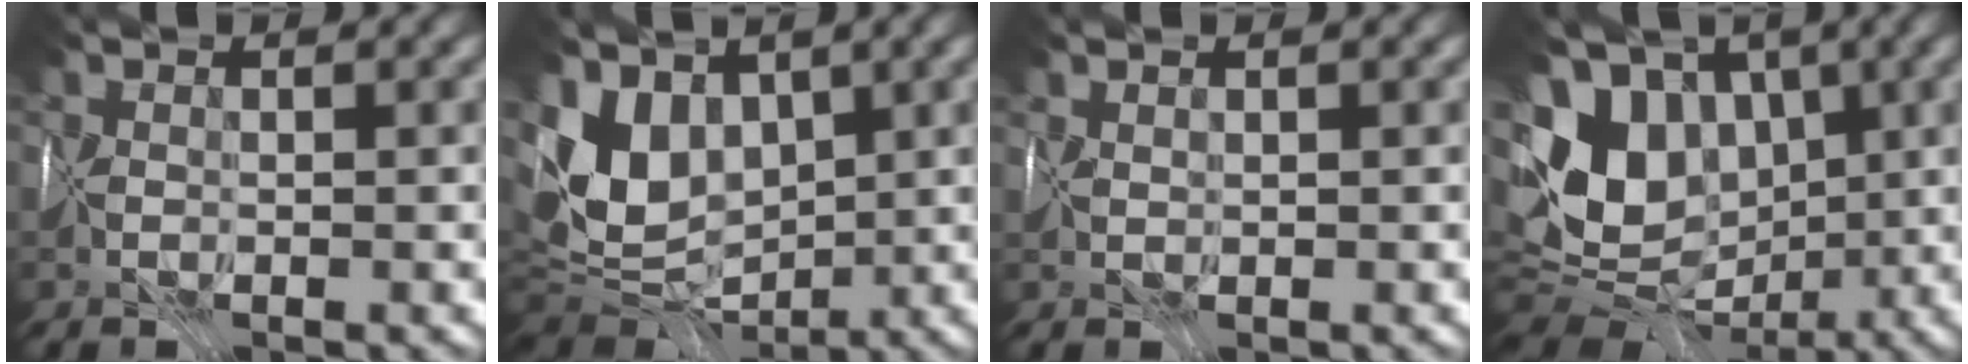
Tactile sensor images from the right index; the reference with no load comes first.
{"total": 6.9, "force": [2.2, 4.9, 4.3], "torque": [-0.093, -0.006, 0.041]}
{"total": 1.0, "force": [0.9, 0.5, 0.1], "torque": [-0.004, 0.007, 0.022]}
{"total": 10.3, "force": [1.3, 8.0, 6.3], "torque": [-0.128, 0.007, 0.021]}